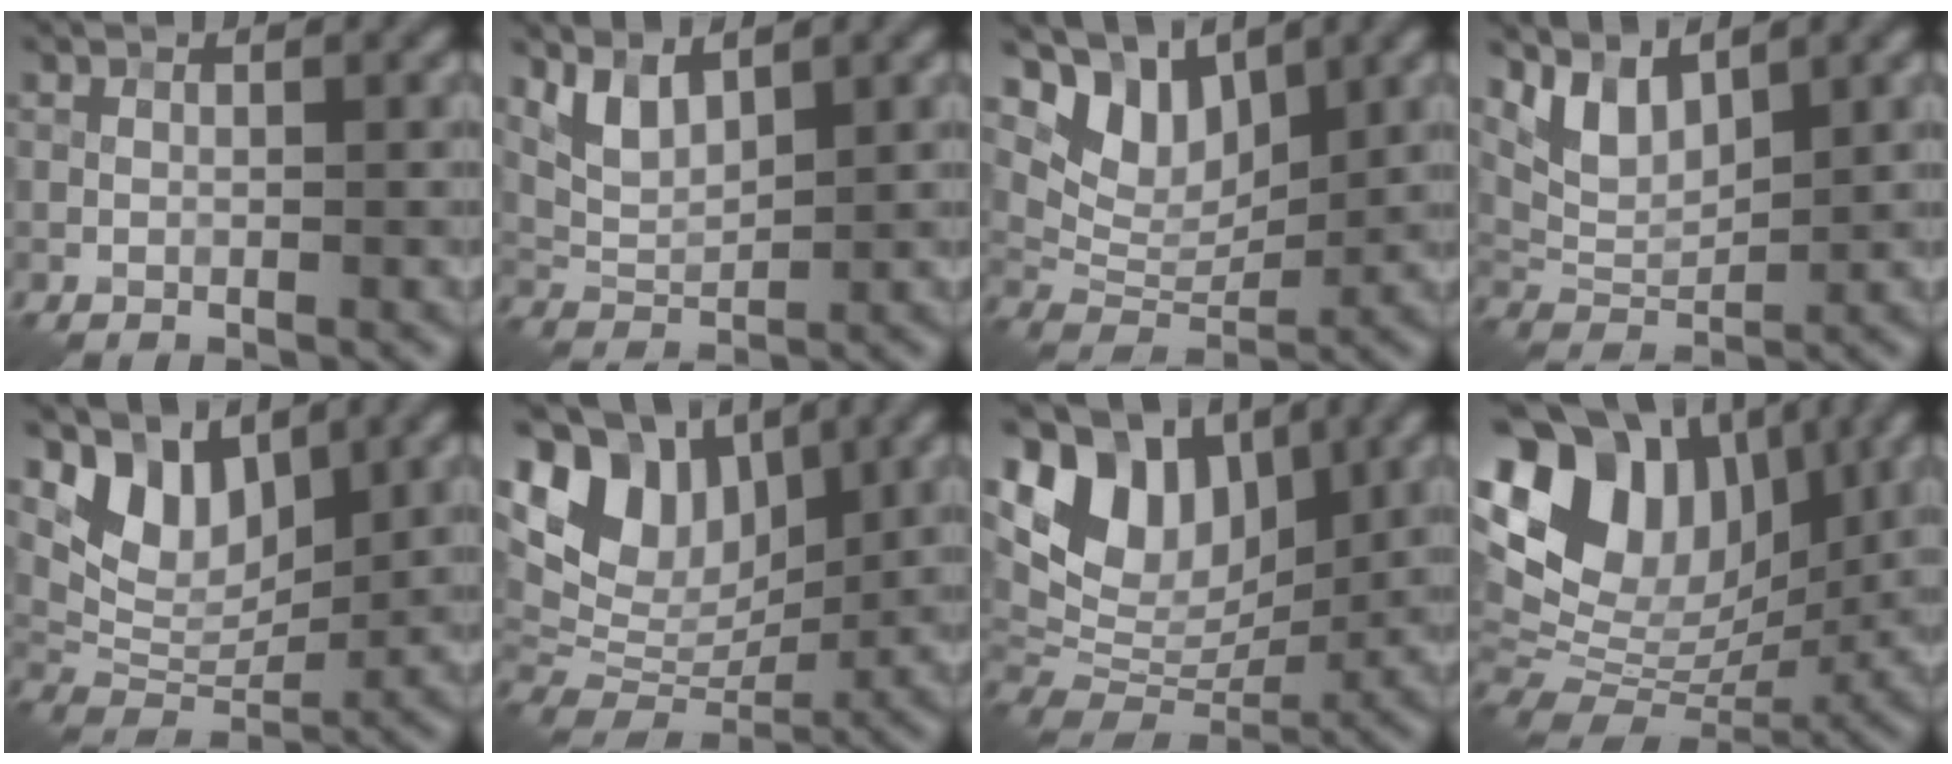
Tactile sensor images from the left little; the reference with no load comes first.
{"total": 3.3, "force": [2.0, 1.5, 2.2], "torque": [-0.054, -0.007, 0.046]}
{"total": 6.2, "force": [4.0, 3.4, 3.2], "torque": [-0.060, -0.008, 0.072]}
{"total": 4.0, "force": [2.6, 1.9, 2.5], "torque": [-0.055, -0.009, 0.055]}
{"total": 5.8, "force": [3.7, 3.3, 3.1], "torque": [-0.062, -0.011, 0.067]}
{"total": 9.2, "force": [3.9, 6.4, 5.4], "torque": [-0.101, 0.001, 0.070]}
{"total": 9.5, "force": [4.0, 6.6, 5.4], "torque": [-0.094, -0.004, 0.073]}
{"total": 15.5, "force": [5.5, 10.6, 10.0], "torque": [-0.183, 0.036, 0.101]}